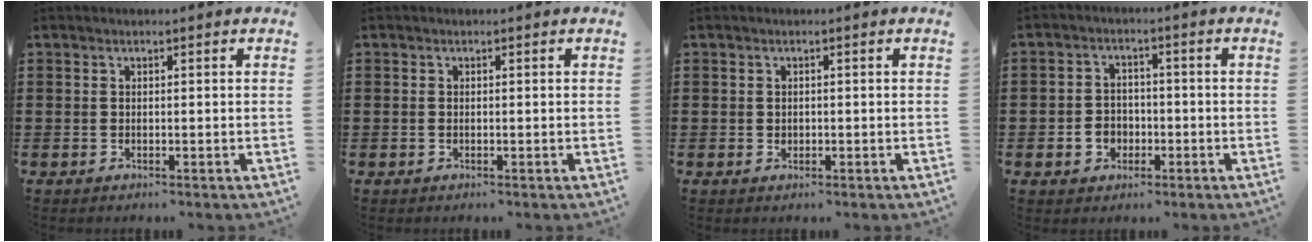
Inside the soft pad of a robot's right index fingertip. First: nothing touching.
{"total": 0.0}
{"total": 0.6, "force": [0.0, 0.6, 0.1], "torque": [-0.003, 0.005, 0.000]}
{"total": 3.5, "force": [-1.4, 2.9, 1.2], "torque": [-0.031, 0.003, -0.030]}